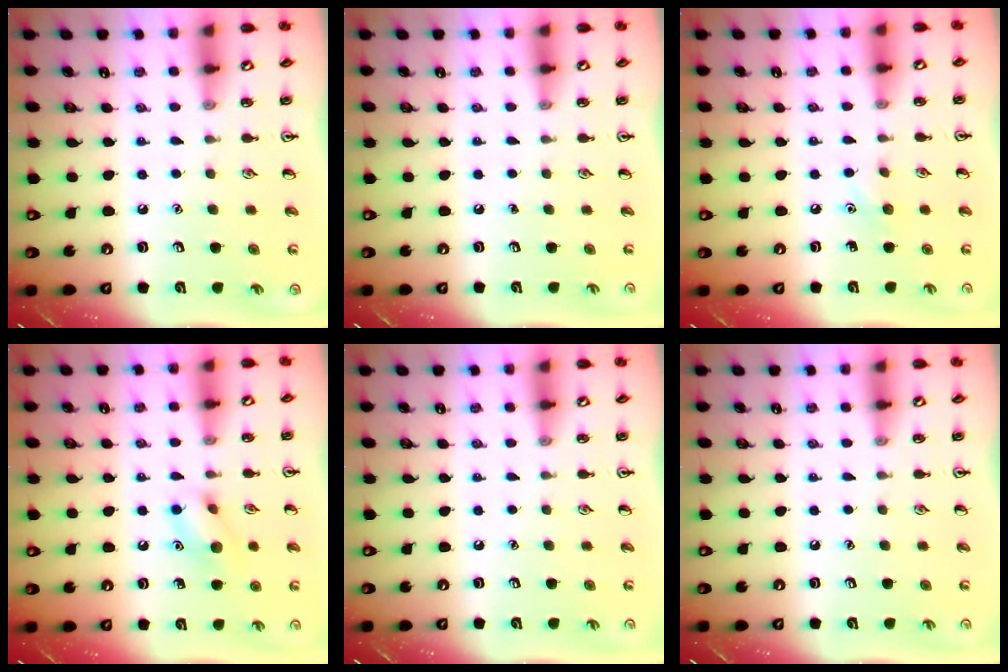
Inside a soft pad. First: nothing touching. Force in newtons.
{"total": 0.0}
{"total": 5.2, "press": 4.9, "slide": 1.7}
{"total": 9.4, "press": 9.4, "slide": 0.9}
{"total": 0.0}
{"total": 0.0}